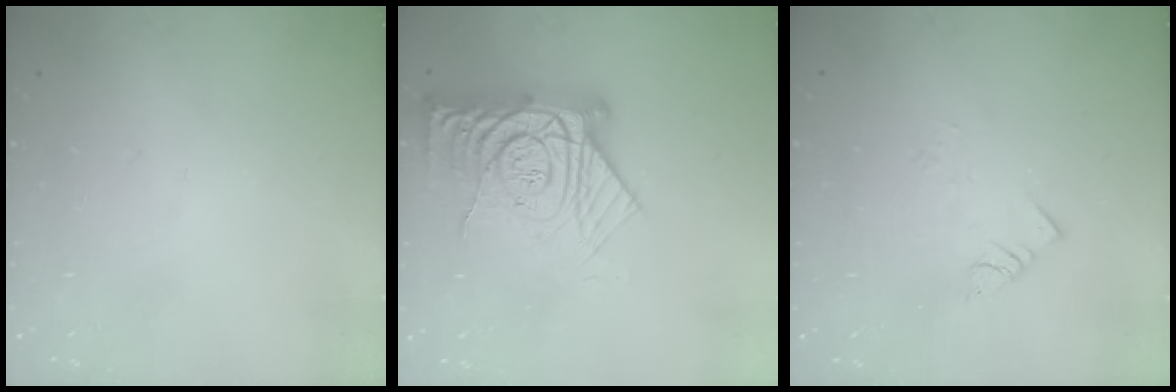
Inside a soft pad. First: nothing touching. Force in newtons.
{"total": 17.3, "press": 17.2, "slide": 1.7}
{"total": 2.8, "press": 2.8, "slide": 0.3}